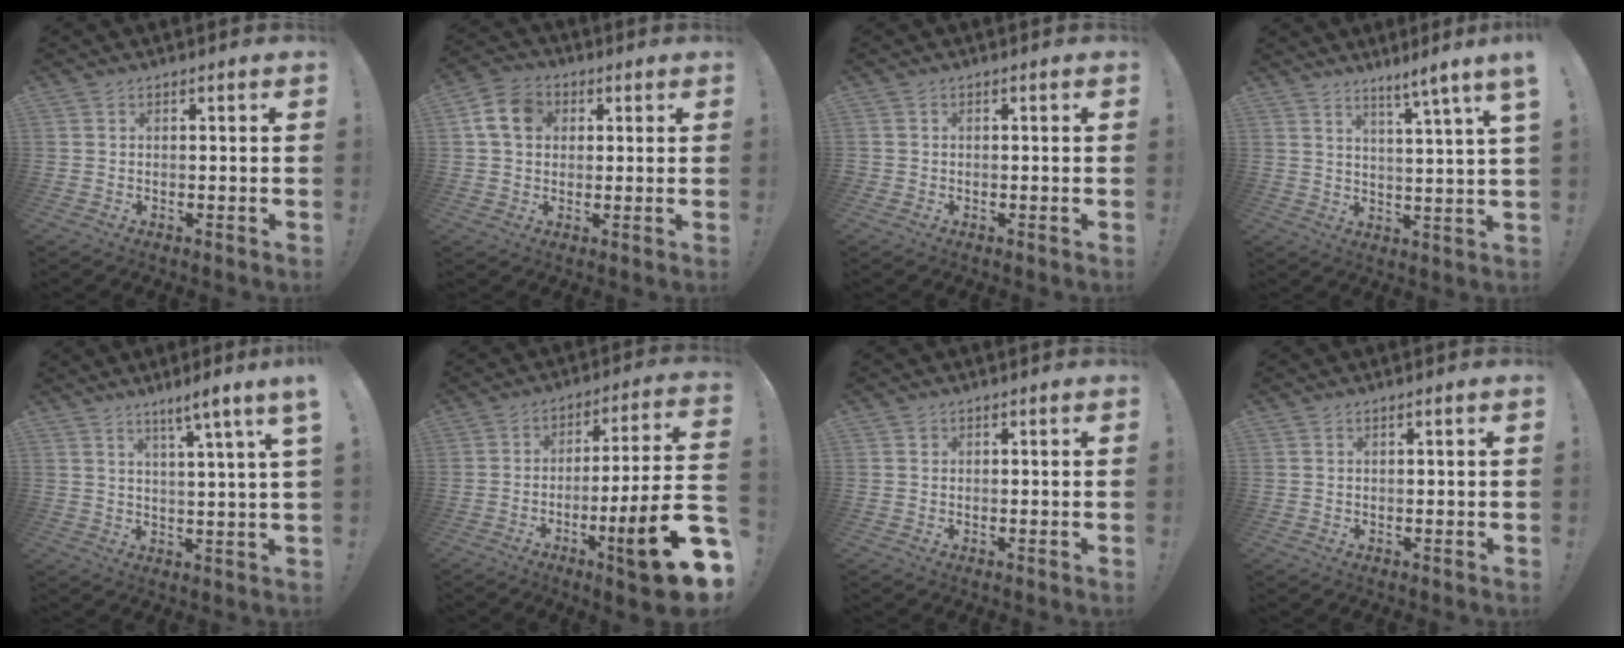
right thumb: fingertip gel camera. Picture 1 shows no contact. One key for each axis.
{"total": 9.5, "fx": 2.4, "fy": 7.5, "fz": 5.4, "tx": -0.090, "ty": 0.018, "tz": 0.051}
{"total": 0.8, "fx": -0.3, "fy": 0.7, "fz": 0.1, "tx": -0.002, "ty": 0.002, "tz": -0.005}
{"total": 6.4, "fx": 4.1, "fy": -1.2, "fz": 4.8, "tx": -0.065, "ty": -0.037, "tz": 0.059}
{"total": 6.8, "fx": 3.8, "fy": -1.2, "fz": 5.5, "tx": -0.076, "ty": -0.029, "tz": 0.052}
{"total": 21.0, "fx": -8.0, "fy": 2.8, "fz": 19.2, "tx": -0.297, "ty": 0.036, "tz": -0.123}
{"total": 0.8, "fx": 0.4, "fy": 0.7, "fz": 0.1, "tx": 0.001, "ty": 0.000, "tz": 0.006}
{"total": 0.9, "fx": 0.4, "fy": -0.3, "fz": 0.8, "tx": -0.013, "ty": -0.002, "tz": 0.005}